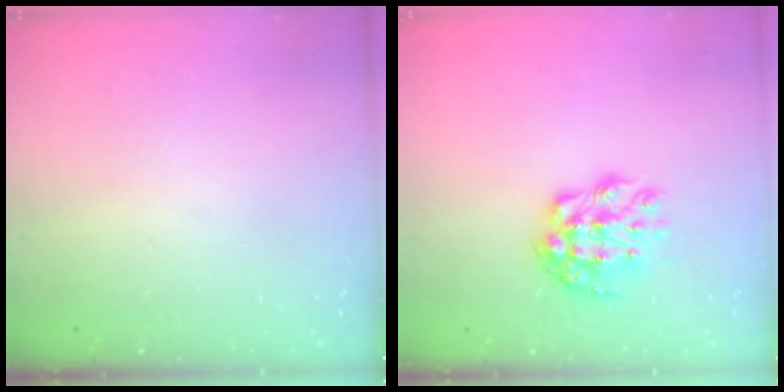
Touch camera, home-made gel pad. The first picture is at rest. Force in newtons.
{"total": 9.8, "press": 9.8, "slide": 0.9}